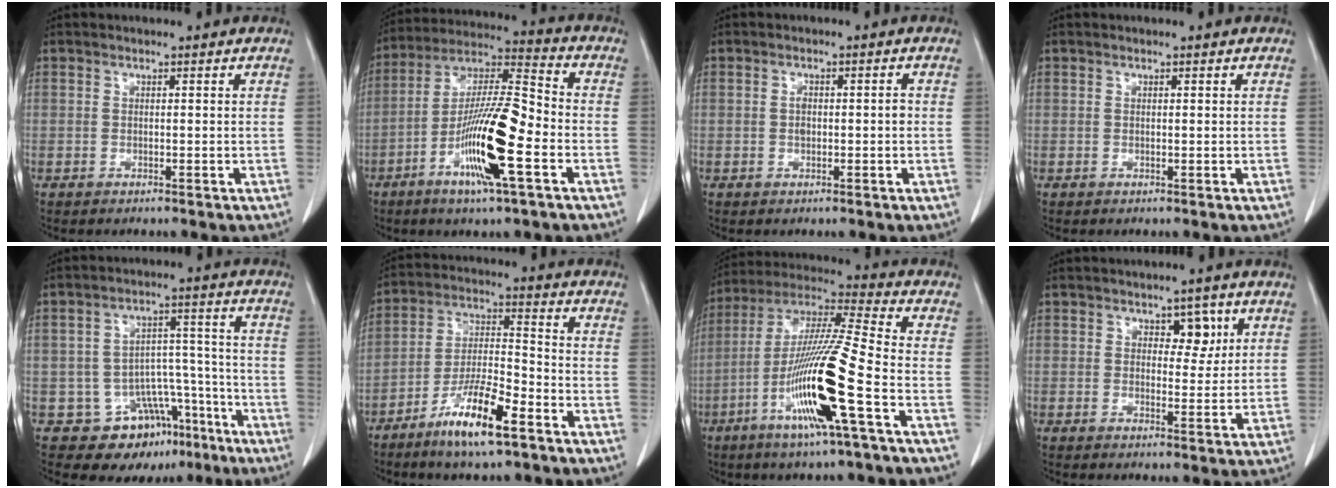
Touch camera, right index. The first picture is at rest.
{"total": 15.9, "force": [-5.7, 1.5, 14.8], "torque": [-0.281, -0.006, -0.106]}
{"total": 2.2, "force": [-0.2, 1.0, 1.9], "torque": [-0.034, 0.004, -0.001]}
{"total": 0.0}
{"total": 10.9, "force": [-6.8, 7.6, 3.9], "torque": [-0.033, 0.055, -0.090]}
{"total": 11.5, "force": [-7.1, 1.7, 8.8], "torque": [-0.172, -0.016, -0.135]}
{"total": 17.7, "force": [-6.4, -0.4, 16.5], "torque": [-0.332, -0.017, -0.128]}
{"total": 3.8, "force": [1.7, 2.2, 2.5], "torque": [-0.024, 0.003, 0.025]}